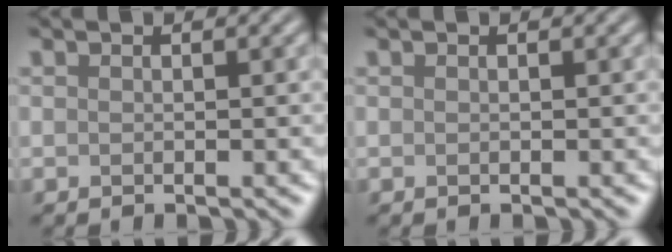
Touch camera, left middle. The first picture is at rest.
{"total": 0.0}